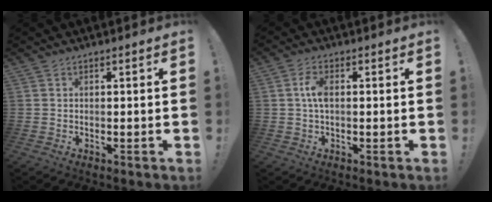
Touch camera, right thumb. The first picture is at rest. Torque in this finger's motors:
{"motor_torque": [0.02, 0.14, 0.61, -0.18, 0.05]}